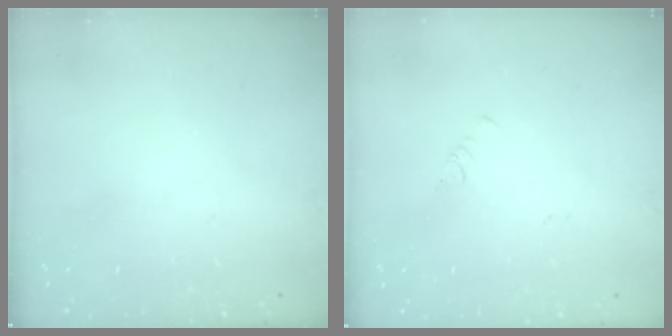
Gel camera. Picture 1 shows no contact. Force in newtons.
{"total": 1.9, "press": 1.9, "slide": 0.4}